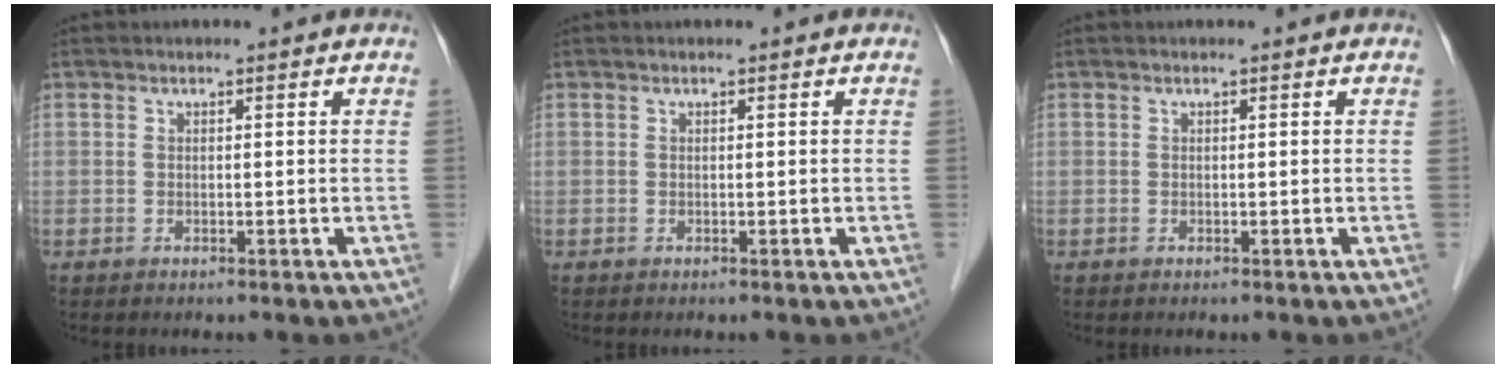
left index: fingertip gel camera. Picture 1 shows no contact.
{"total": 0.0}
{"total": 0.0}